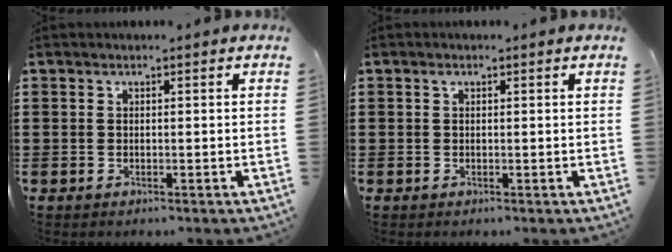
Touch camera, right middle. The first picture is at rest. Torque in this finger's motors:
{"motor_torque": [0.16, -0.08, 0.04, 0.03]}